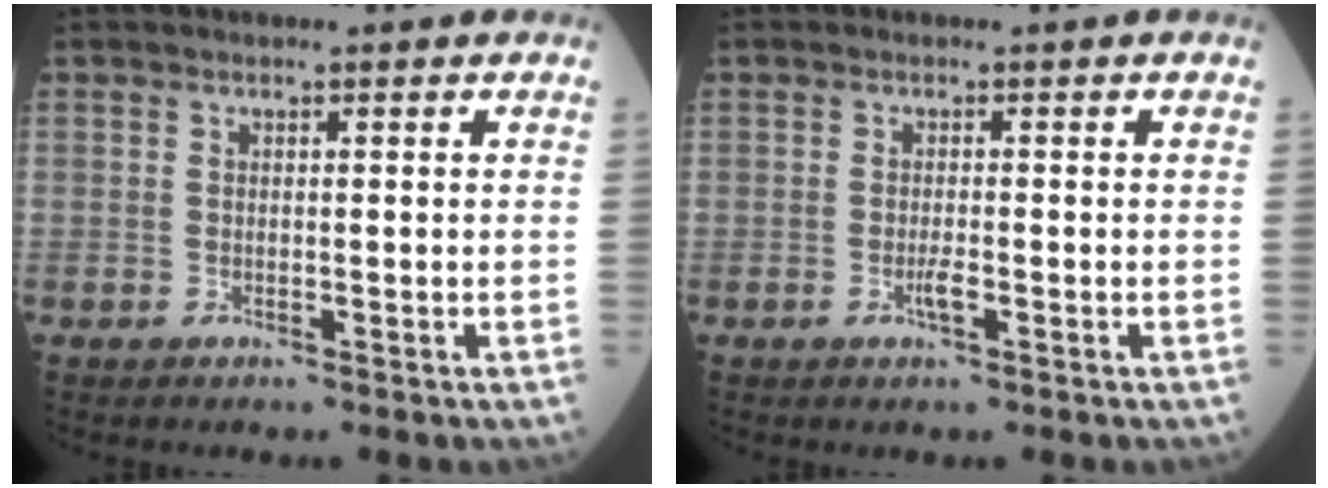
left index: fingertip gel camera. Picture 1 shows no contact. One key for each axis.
{"total": 1.2, "fx": -0.6, "fy": 0.1, "fz": 1.0, "tx": -0.023, "ty": -0.006, "tz": -0.009}